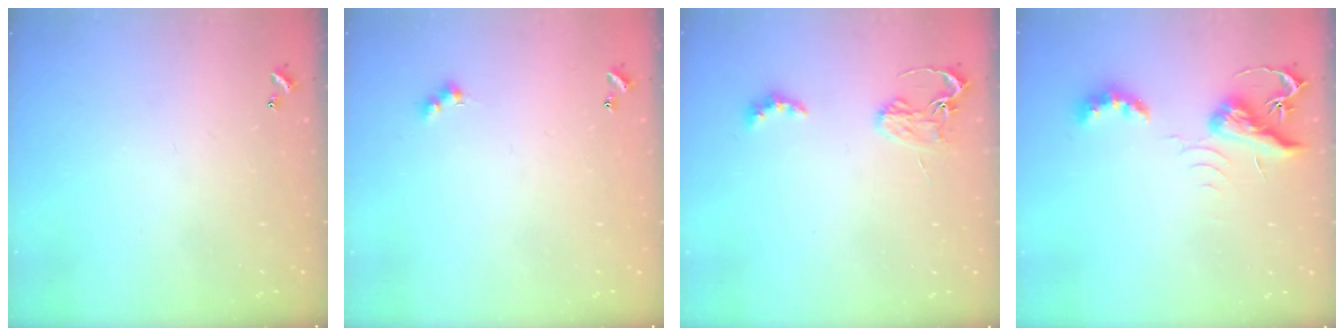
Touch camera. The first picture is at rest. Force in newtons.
{"total": 3.0, "press": 2.9, "slide": 0.5}
{"total": 2.9, "press": 2.8, "slide": 0.6}
{"total": 6.6, "press": 6.6, "slide": 0.3}